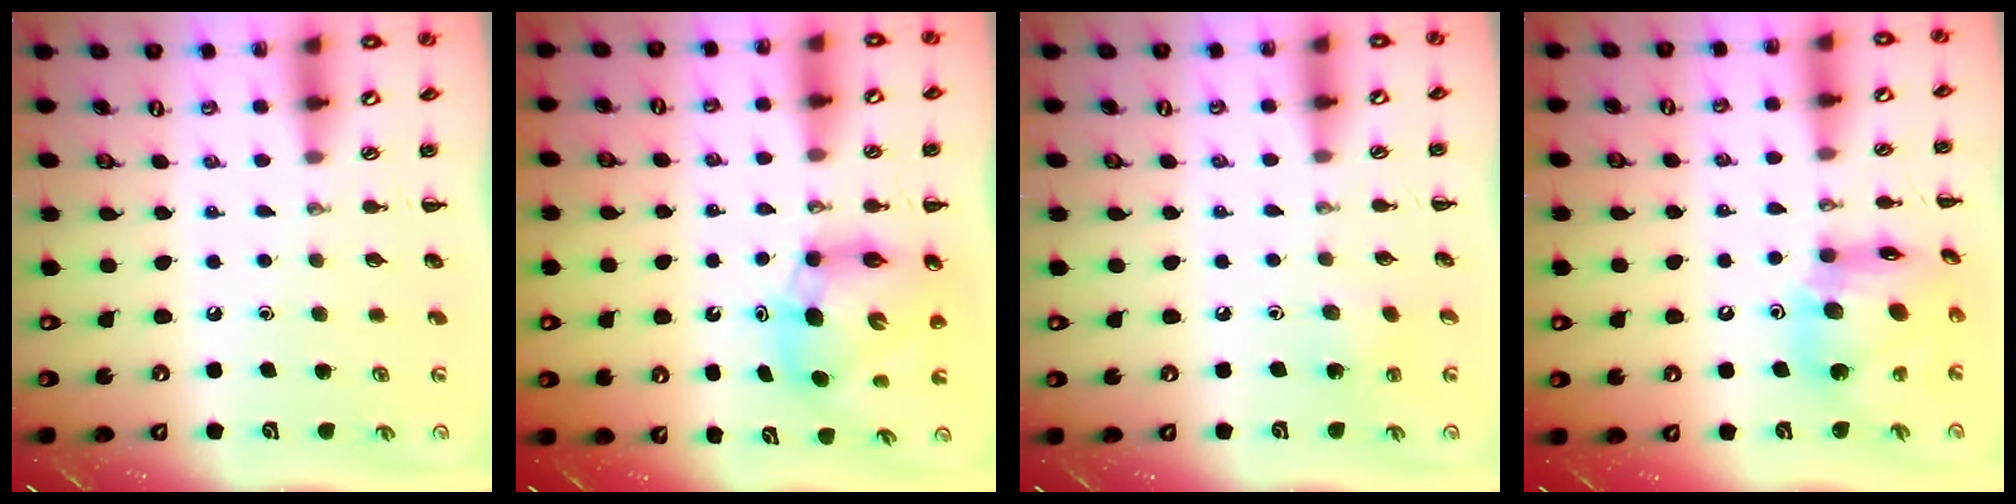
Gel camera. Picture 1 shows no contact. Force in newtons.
{"total": 9.4, "press": 9.0, "slide": 2.7}
{"total": 6.5, "press": 6.3, "slide": 1.4}
{"total": 17.3, "press": 17.0, "slide": 2.9}